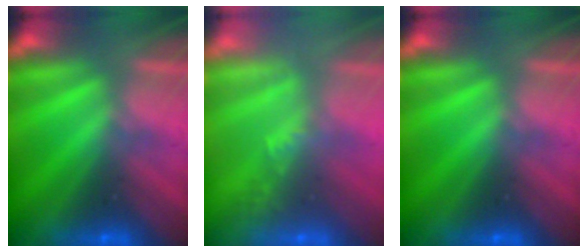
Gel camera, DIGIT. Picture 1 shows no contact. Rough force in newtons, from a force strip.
{"total": 2.2}
{"total": 0.0}